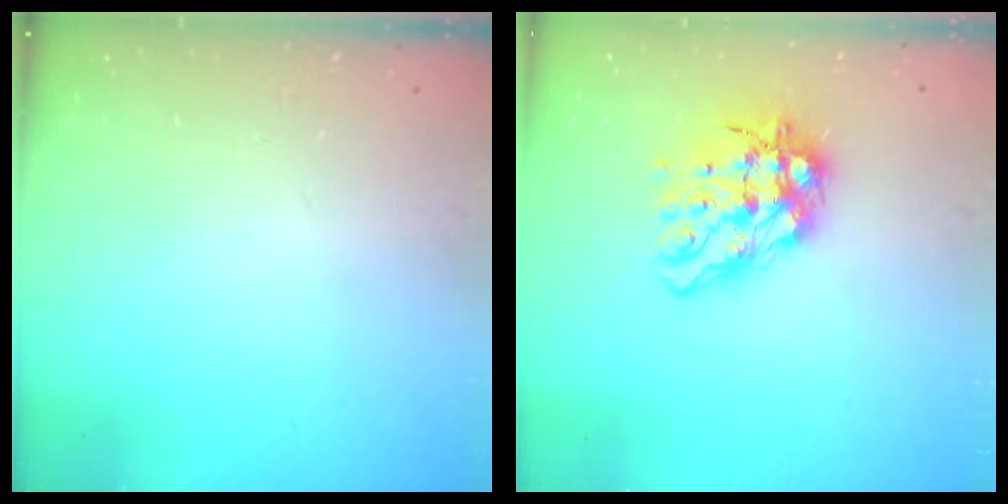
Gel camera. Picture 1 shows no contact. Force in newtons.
{"total": 12.9, "press": 12.8, "slide": 1.4}